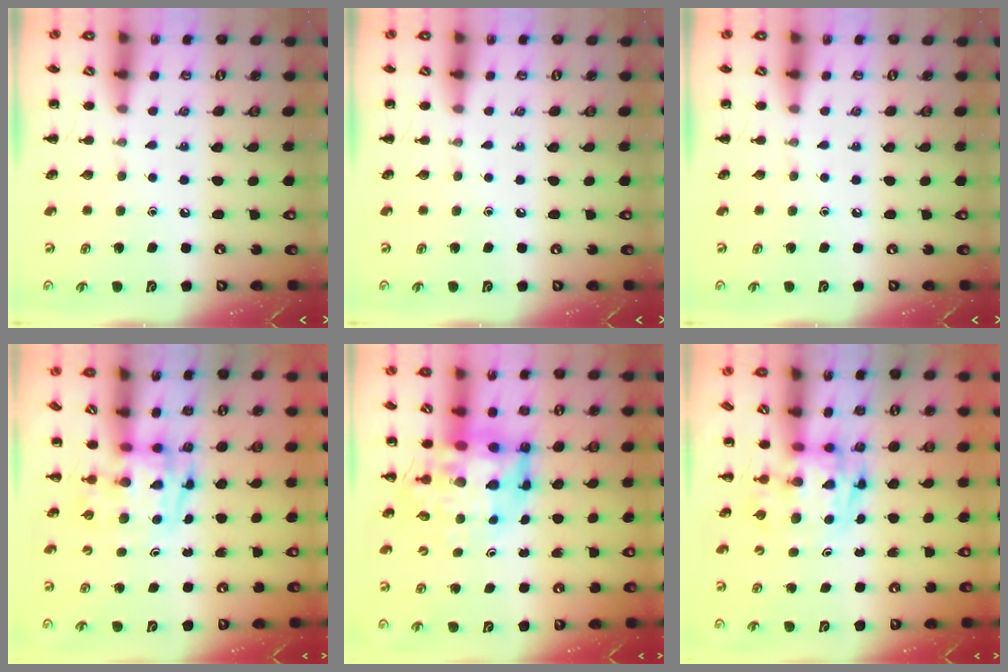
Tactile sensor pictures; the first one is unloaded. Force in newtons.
{"total": 0.0}
{"total": 0.0}
{"total": 3.3, "press": 3.3, "slide": 0.6}
{"total": 8.5, "press": 8.0, "slide": 2.9}
{"total": 2.7, "press": 2.7, "slide": 0.5}